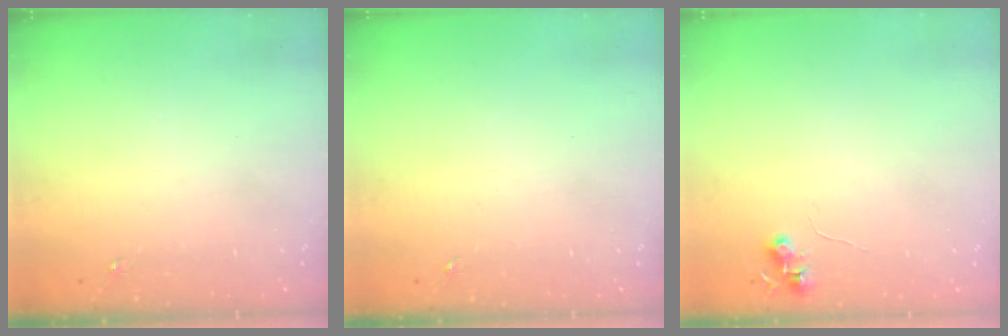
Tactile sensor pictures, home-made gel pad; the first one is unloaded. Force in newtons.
{"total": 0.0}
{"total": 6.0, "press": 5.9, "slide": 0.7}